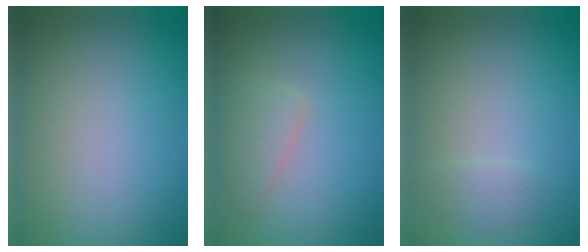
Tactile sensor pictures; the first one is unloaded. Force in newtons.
{"total": 1.9, "press": 1.9, "slide": 0.0}
{"total": 0.9, "press": 0.9, "slide": 0.0}